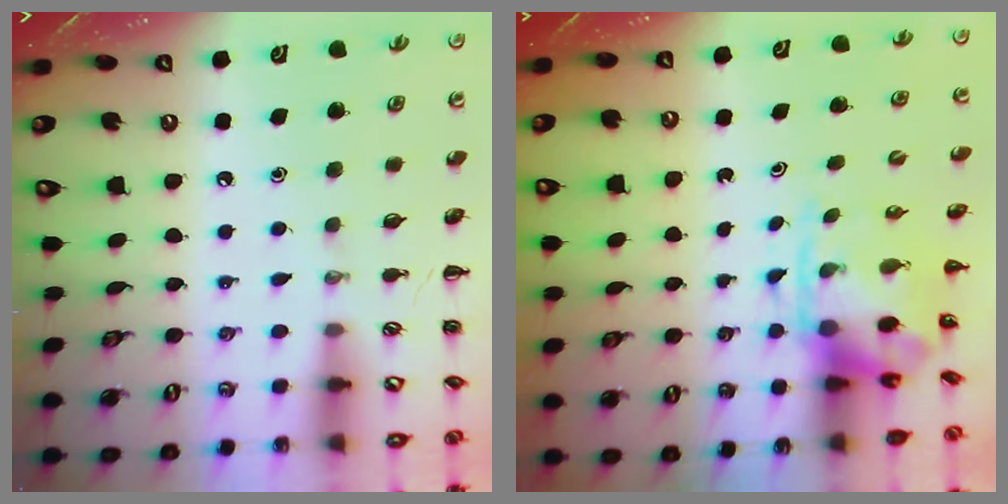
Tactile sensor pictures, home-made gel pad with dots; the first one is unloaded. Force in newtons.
{"total": 3.7, "press": 3.6, "slide": 0.9}